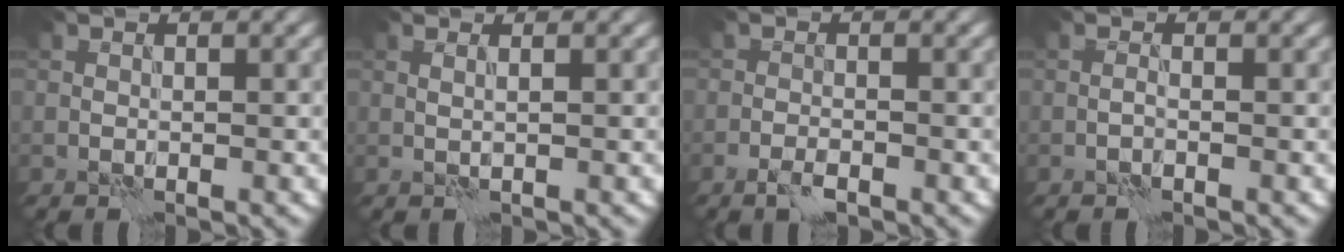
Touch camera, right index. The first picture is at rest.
{"total": 1.3, "force": [0.7, 0.4, 1.0], "torque": [-0.007, -0.005, -0.001]}
{"total": 1.8, "force": [-1.2, 0.6, 1.2], "torque": [-0.024, 0.000, -0.025]}
{"total": 0.5, "force": [-0.4, -0.1, 0.2], "torque": [-0.004, 0.003, -0.011]}